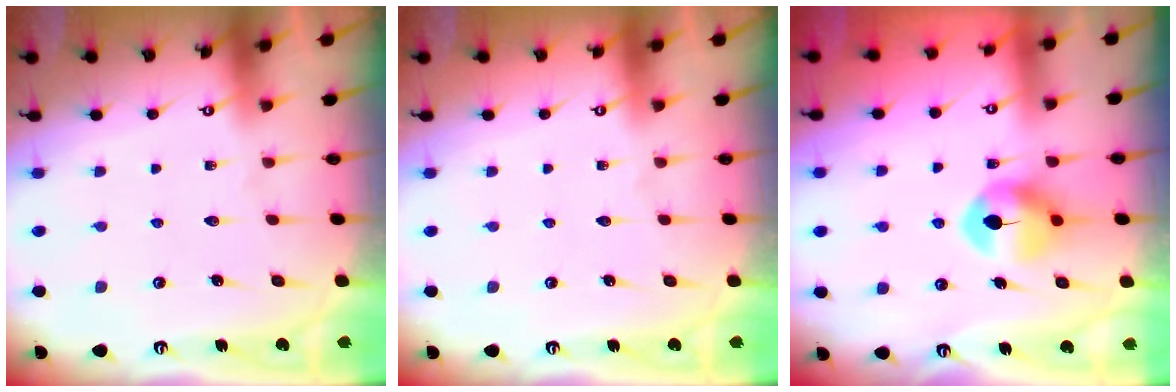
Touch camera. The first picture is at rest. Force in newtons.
{"total": 0.0}
{"total": 9.4, "press": 9.4, "slide": 0.4}